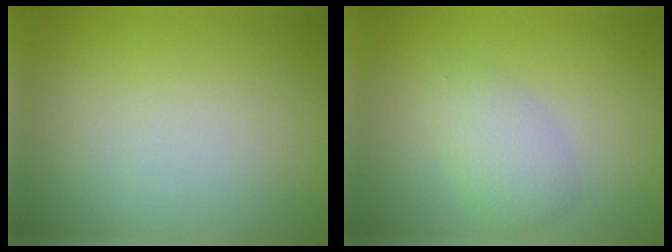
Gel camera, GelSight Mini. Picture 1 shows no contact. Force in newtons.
{"total": 2.5, "press": 2.5, "slide": 0.1}